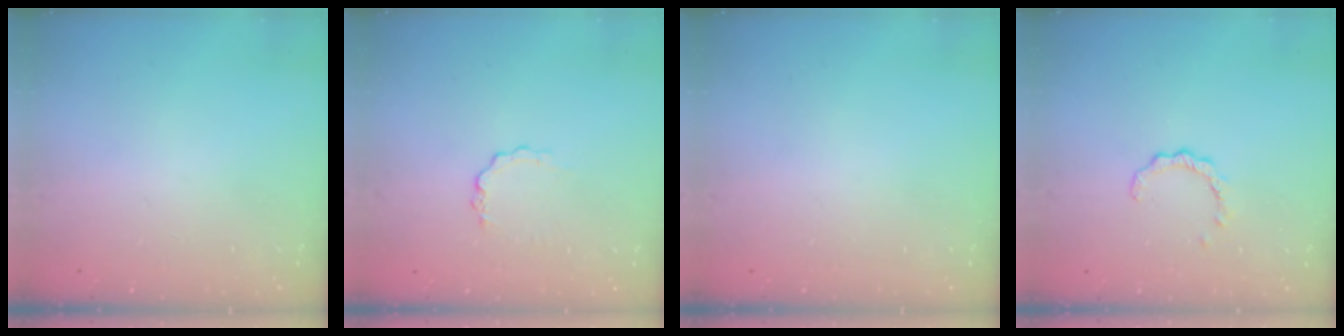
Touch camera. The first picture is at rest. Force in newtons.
{"total": 2.9, "press": 2.9, "slide": 0.2}
{"total": 0.0}
{"total": 2.9, "press": 2.8, "slide": 0.4}